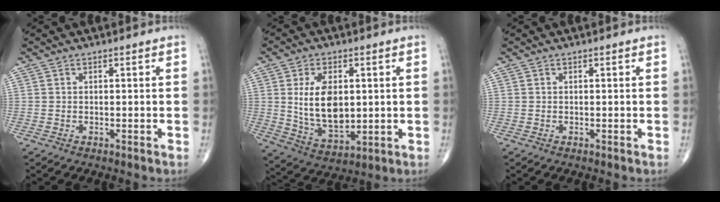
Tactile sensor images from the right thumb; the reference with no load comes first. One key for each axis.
{"total": 12.4, "fx": 1.5, "fy": 7.2, "fz": 10.0, "tx": -0.160, "ty": -0.020, "tz": 0.039}
{"total": 0.0}